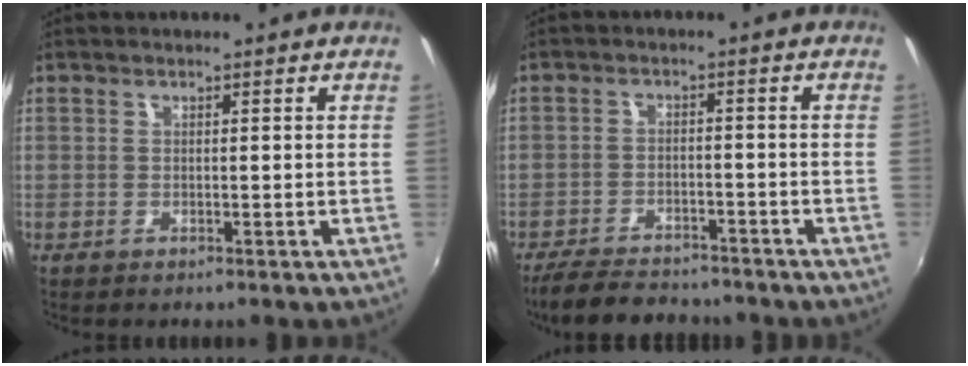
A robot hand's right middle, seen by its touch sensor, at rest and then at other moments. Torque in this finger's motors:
{"motor_torque": [1.06, -1.08, 0.20, 0.07]}